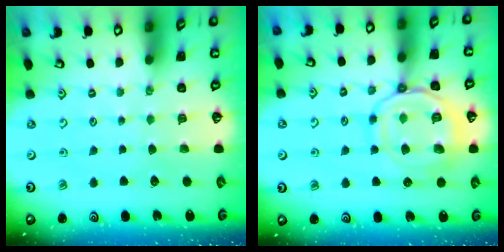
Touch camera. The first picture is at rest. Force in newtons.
{"total": 13.4, "press": 13.4, "slide": 1.2}